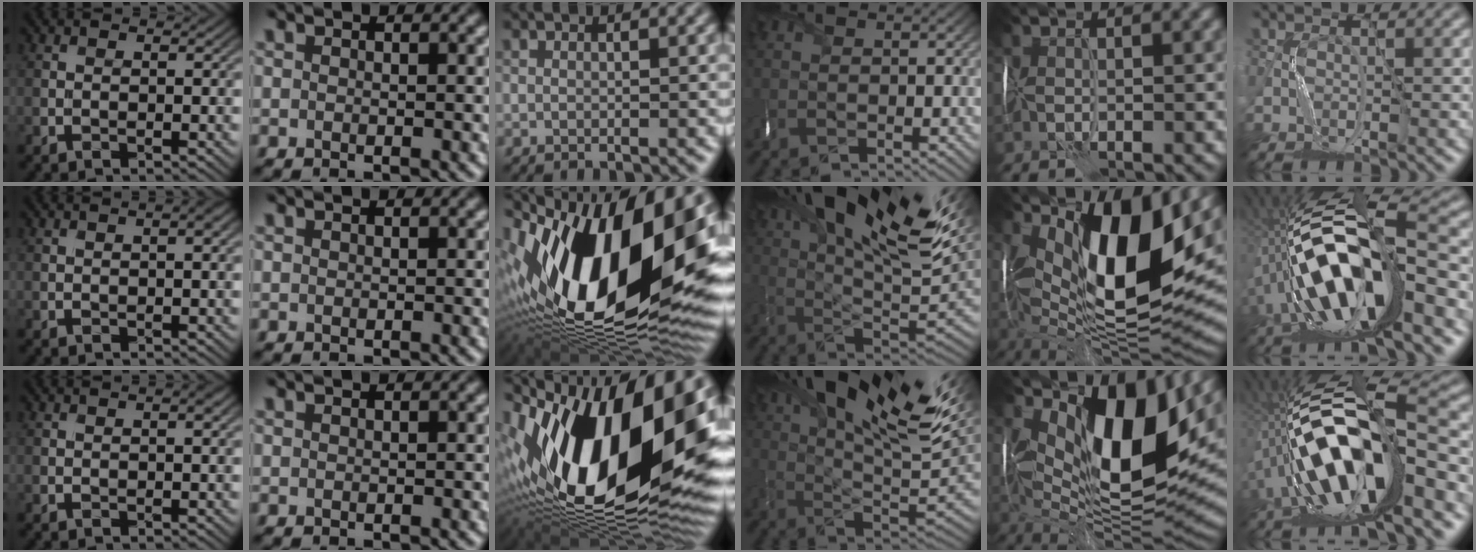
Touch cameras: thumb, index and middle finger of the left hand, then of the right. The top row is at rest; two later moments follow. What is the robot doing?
{"motion": "wrap", "object": "thread"}